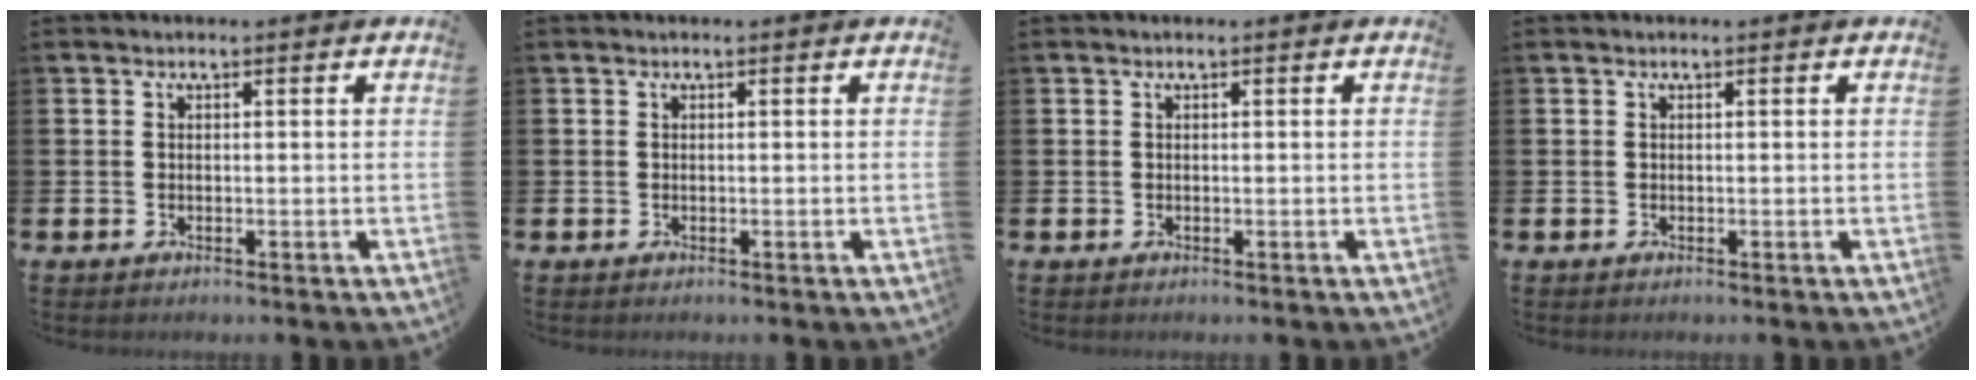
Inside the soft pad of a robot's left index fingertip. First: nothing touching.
{"total": 0.0}
{"total": 0.0}
{"total": 0.0}